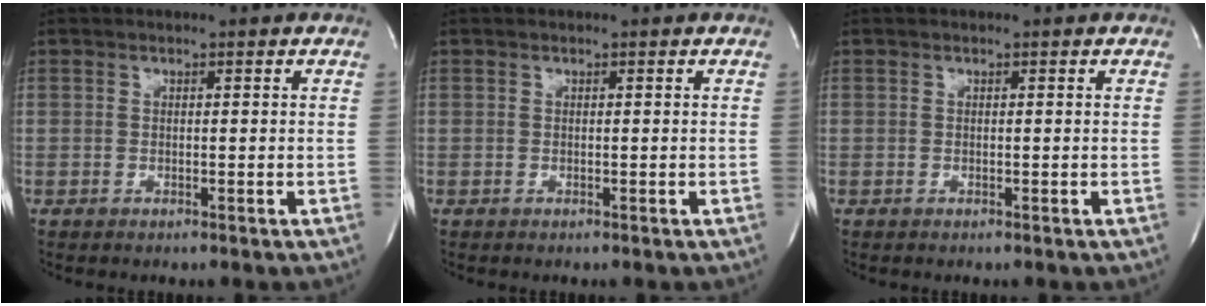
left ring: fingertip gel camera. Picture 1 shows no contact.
{"total": 0.0}
{"total": 0.0}